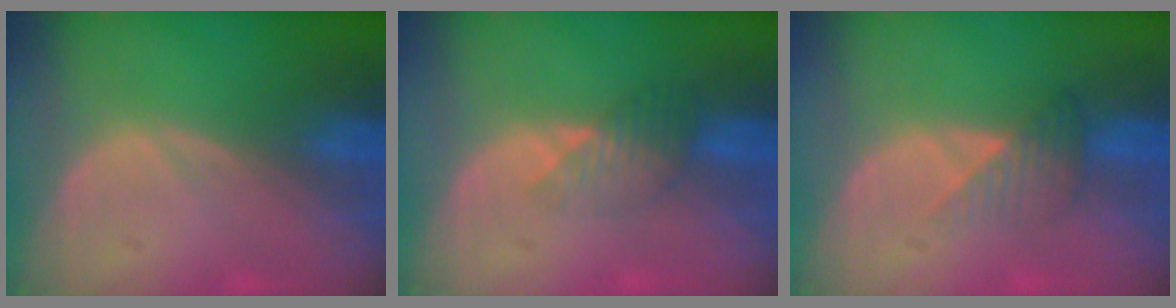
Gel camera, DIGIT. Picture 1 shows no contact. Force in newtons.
{"total": 3.5, "press": 3.1, "slide": 1.6}
{"total": 3.3, "press": 3.1, "slide": 1.0}